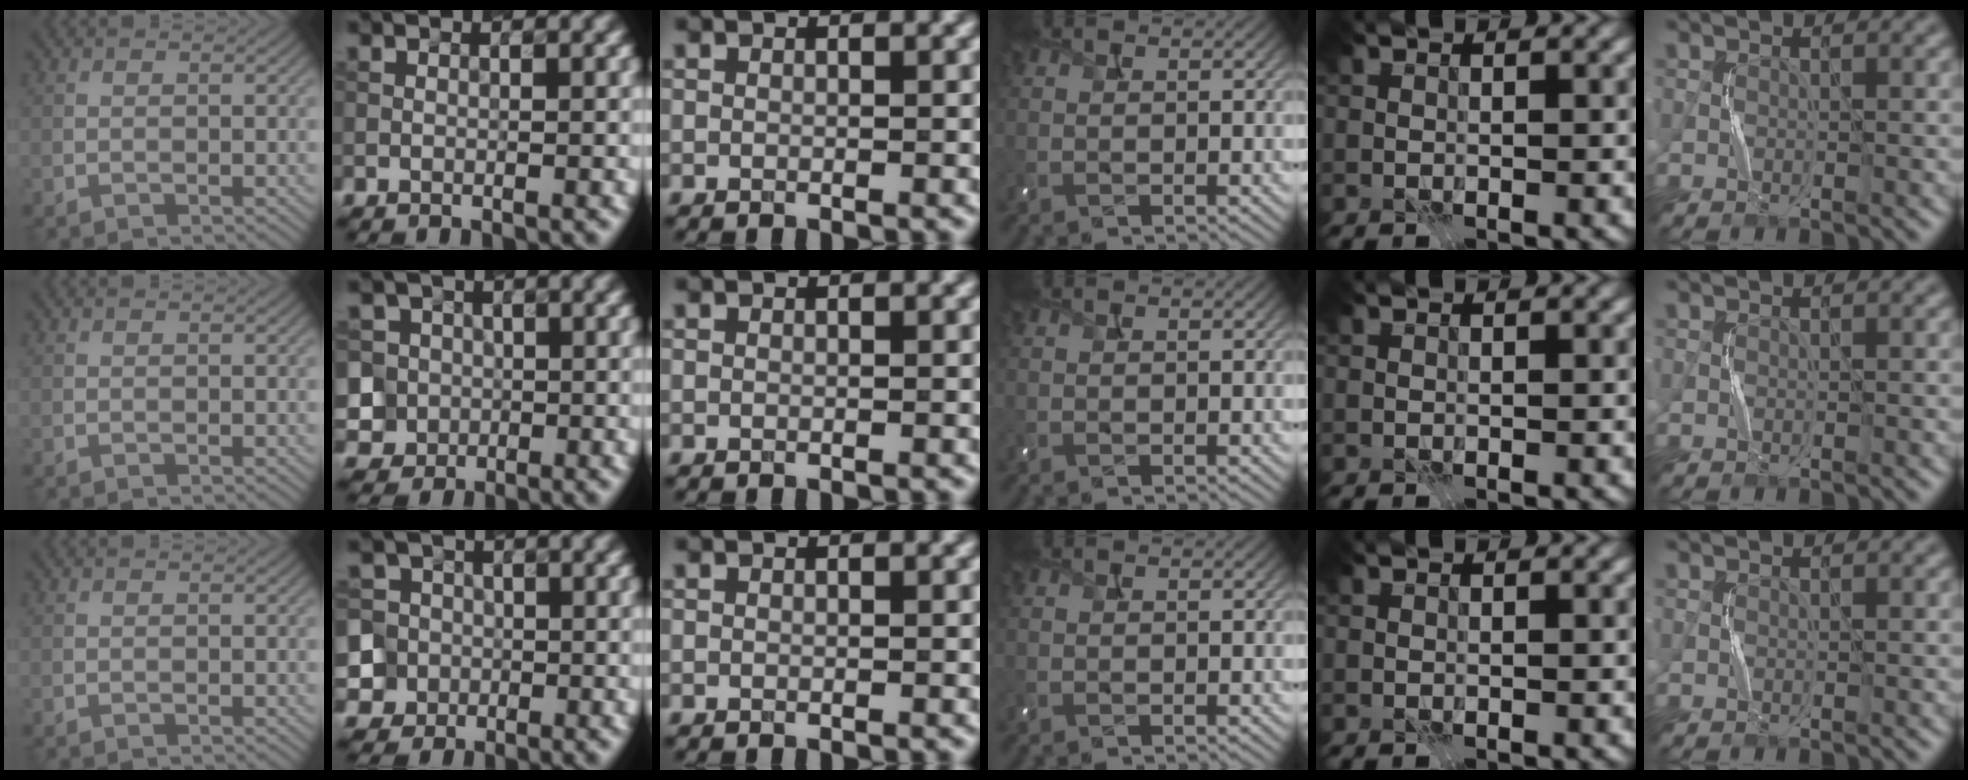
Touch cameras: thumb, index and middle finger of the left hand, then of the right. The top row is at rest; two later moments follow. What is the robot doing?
{"motion": "press", "object": "camera"}